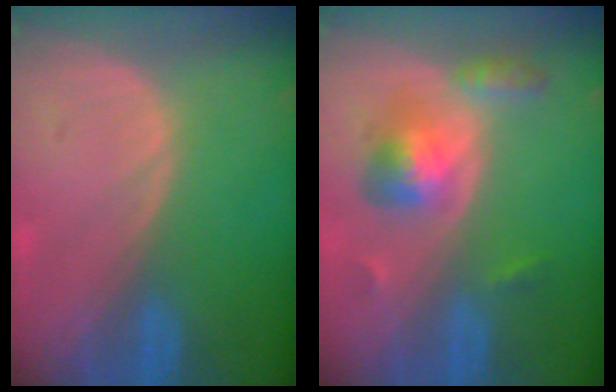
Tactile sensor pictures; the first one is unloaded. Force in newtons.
{"total": 5.7, "press": 5.7, "slide": 0.4}